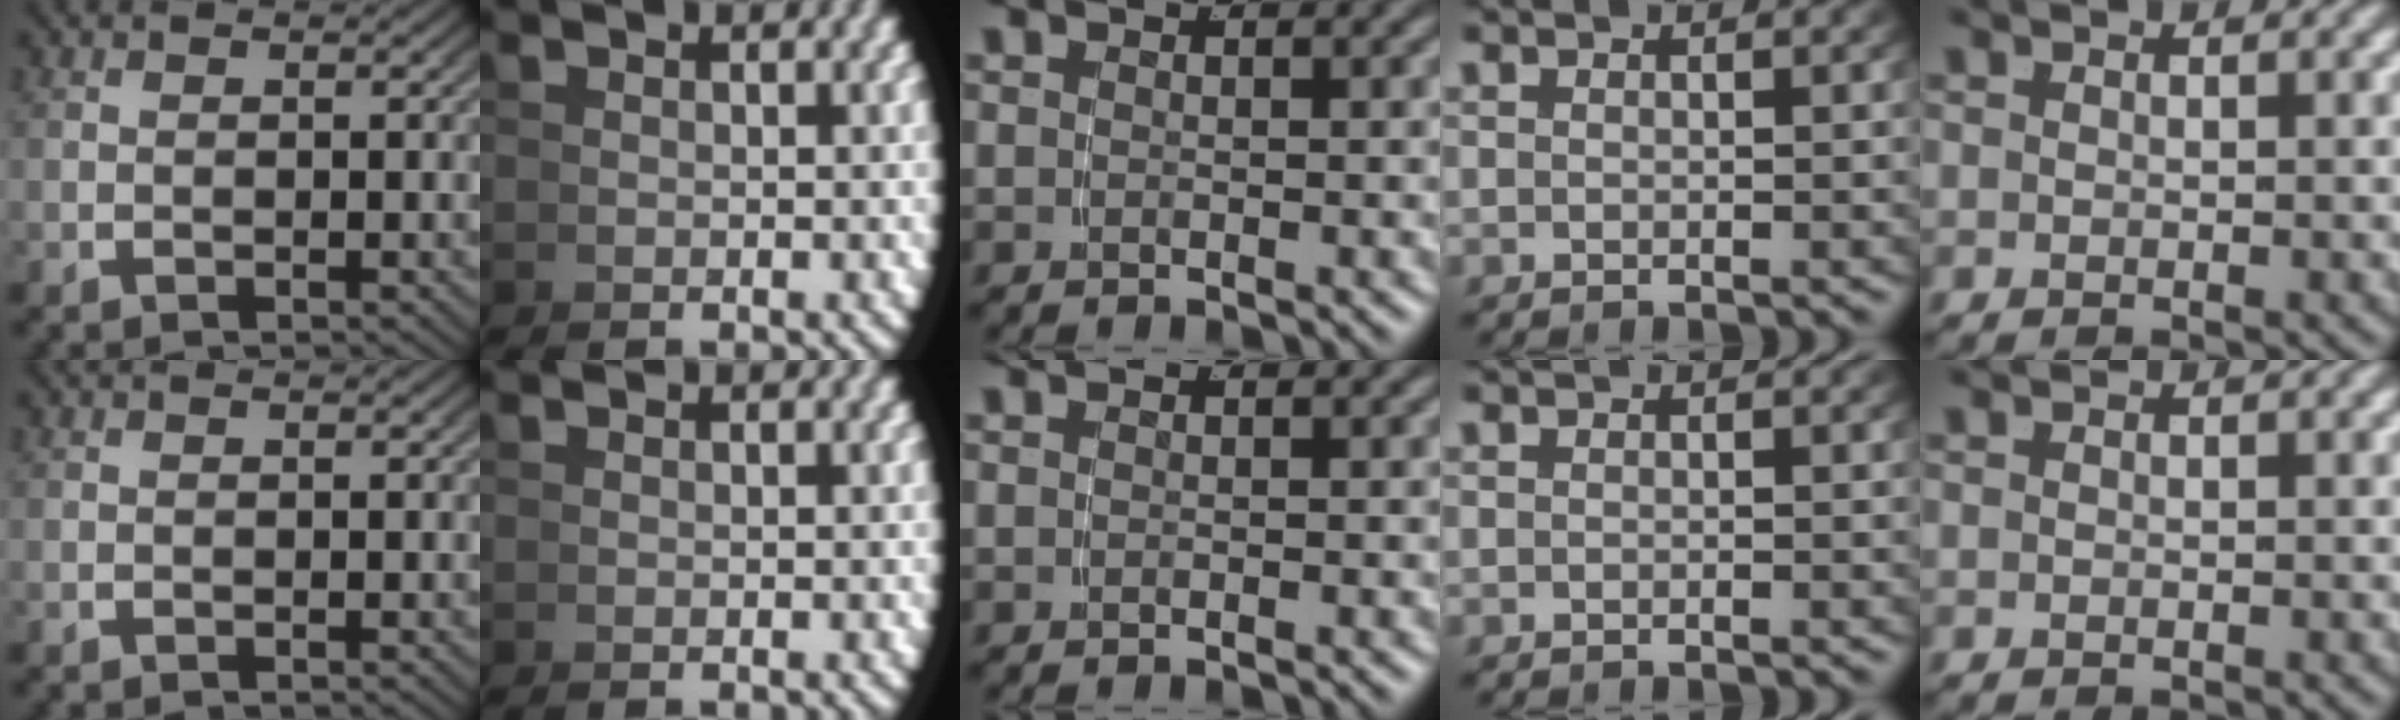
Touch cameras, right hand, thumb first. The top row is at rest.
{}